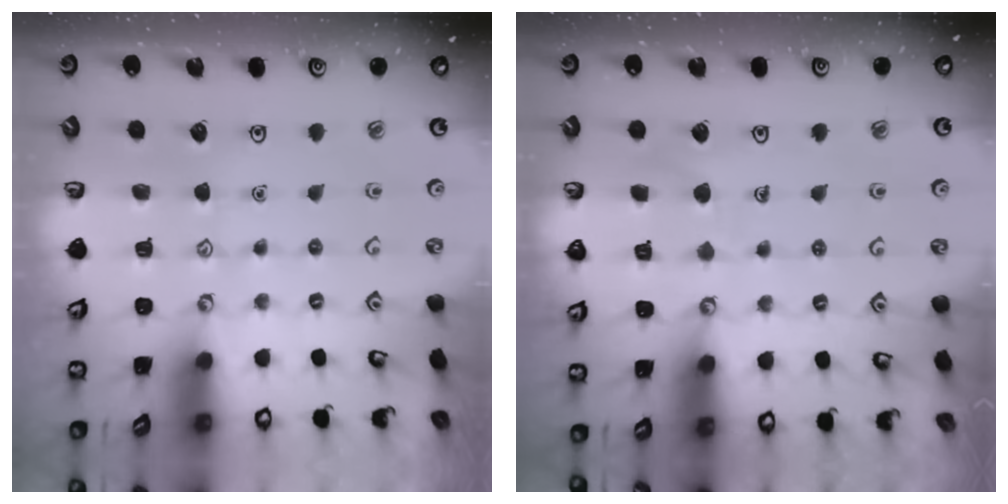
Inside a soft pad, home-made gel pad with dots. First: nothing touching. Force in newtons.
{"total": 5.4, "press": 5.4, "slide": 0.5}